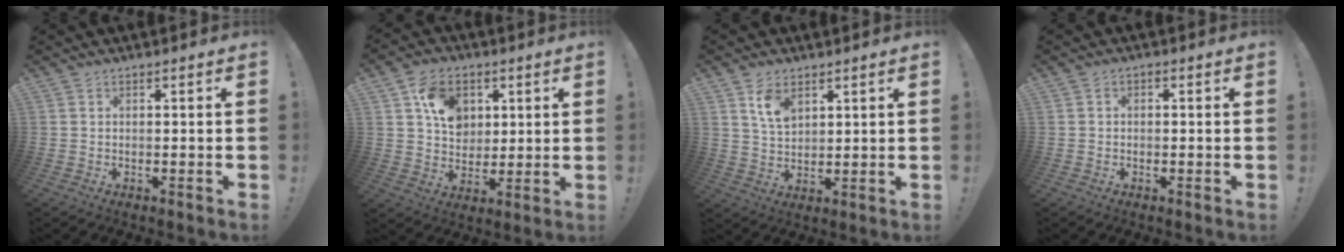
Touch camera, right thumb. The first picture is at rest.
{"total": 12.2, "force": [4.9, 9.5, 5.9], "torque": [-0.083, -0.012, 0.098]}
{"total": 7.4, "force": [4.4, 4.5, 3.8], "torque": [-0.055, -0.021, 0.081]}
{"total": 1.0, "force": [-0.7, 0.7, 0.4], "torque": [-0.007, 0.005, -0.012]}